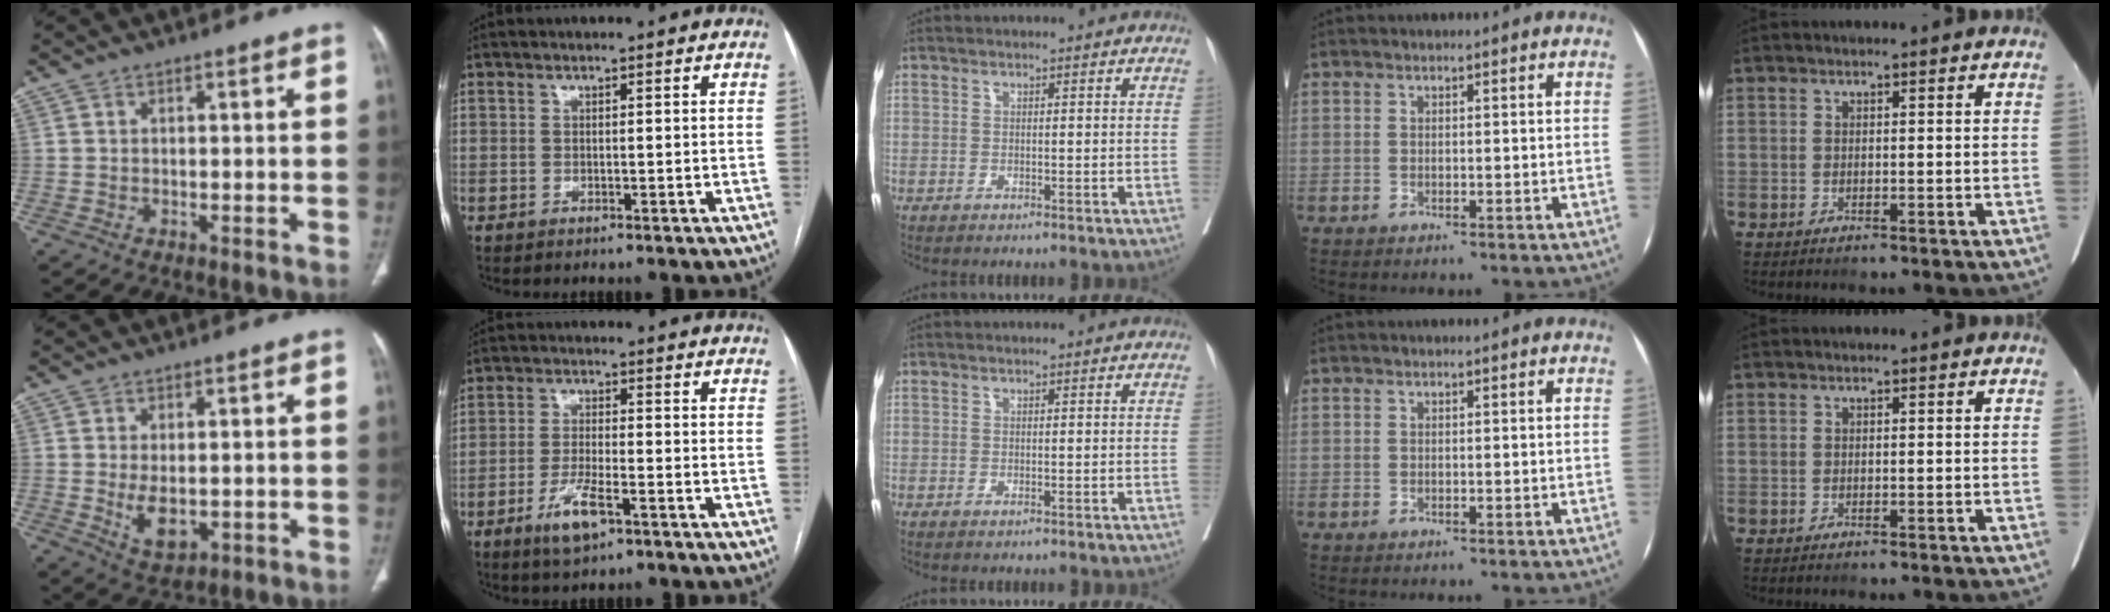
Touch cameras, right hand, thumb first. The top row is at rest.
{"thumb": {"total": 5.7, "force": [-0.7, 3.2, 4.7], "torque": [-0.077, -0.013, -0.001]}, "index": {"total": 5.9, "force": [-3.3, 1.3, 4.8], "torque": [-0.094, -0.006, -0.056]}}